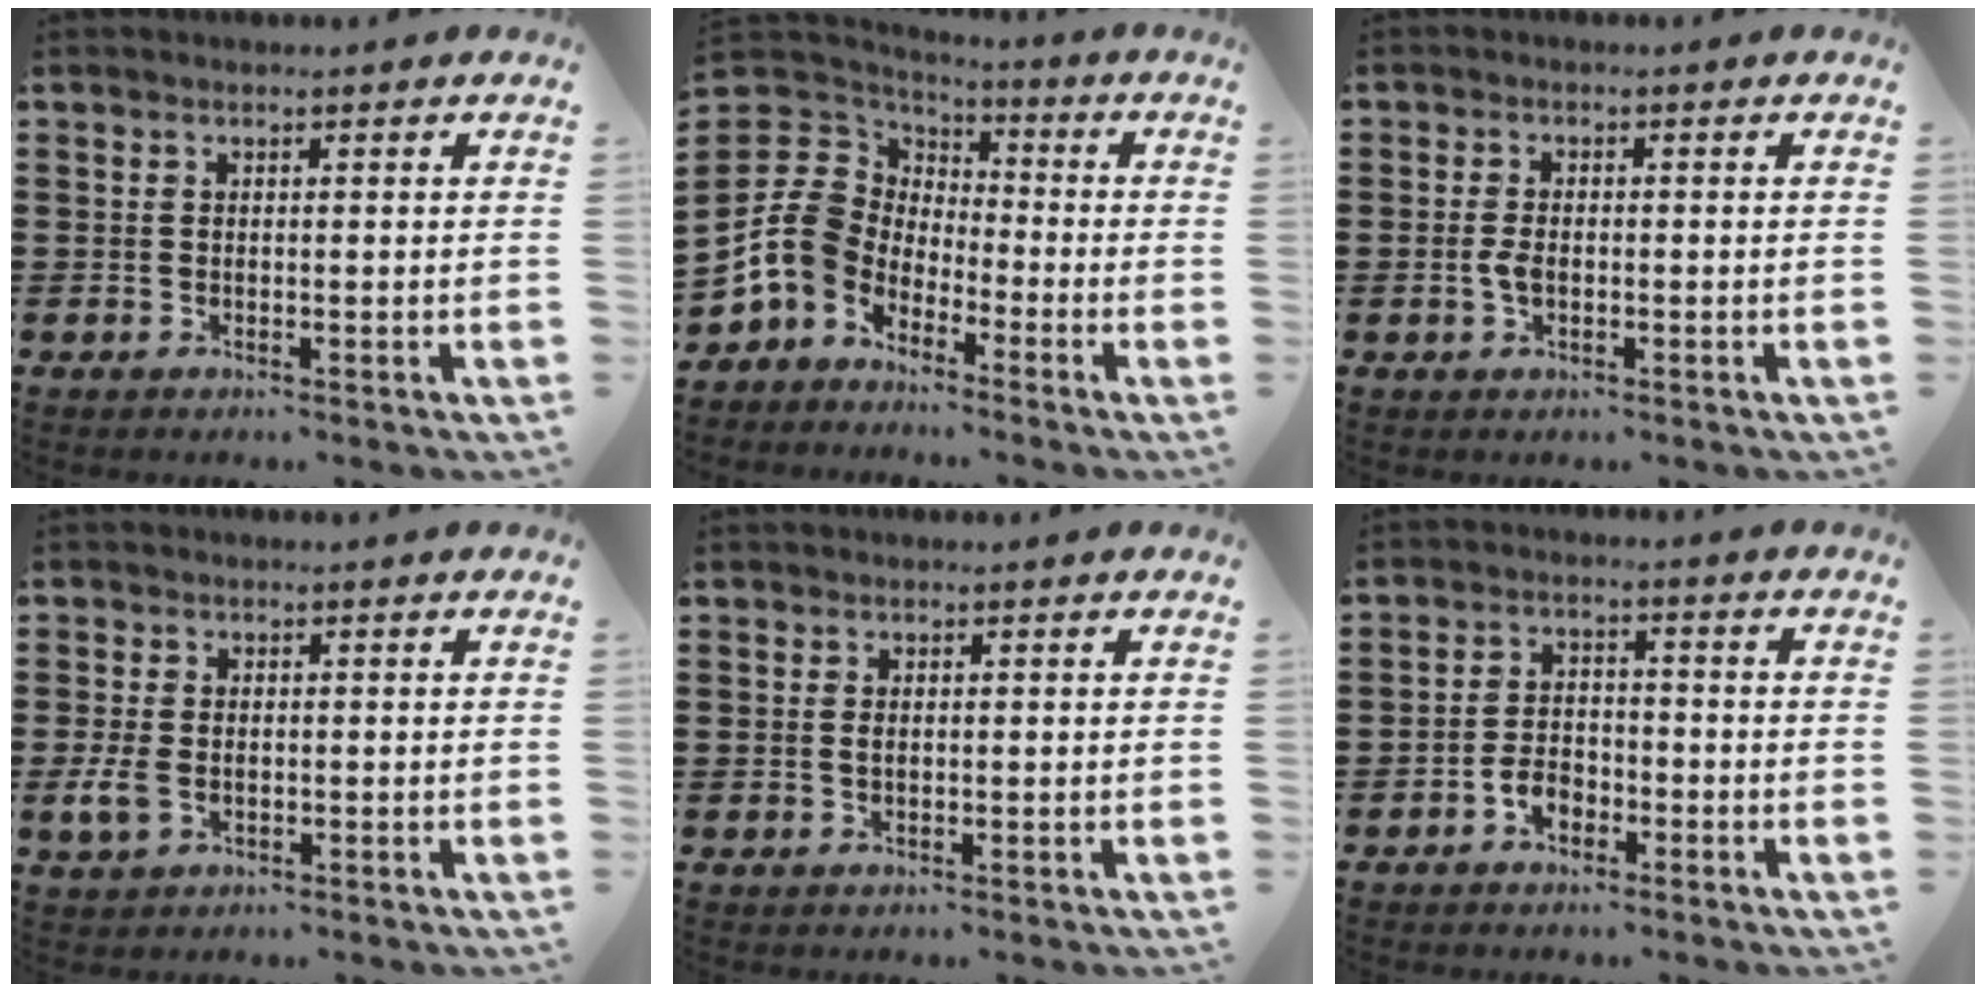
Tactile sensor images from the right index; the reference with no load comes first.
{"total": 8.5, "force": [-2.9, 7.1, 3.6], "torque": [-0.130, 0.000, -0.062]}
{"total": 2.6, "force": [-0.5, 1.2, 2.2], "torque": [-0.056, -0.007, -0.011]}
{"total": 3.1, "force": [-0.8, 2.1, 2.1], "torque": [-0.063, -0.007, -0.019]}
{"total": 1.0, "force": [0.0, 0.5, 0.9], "torque": [-0.019, 0.003, -0.001]}
{"total": 3.9, "force": [-2.3, 2.4, 2.0], "torque": [-0.048, 0.001, -0.045]}